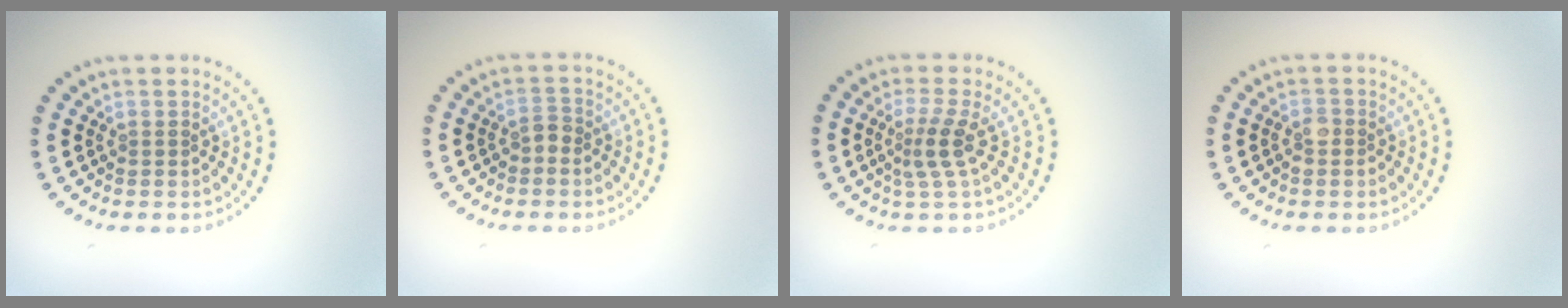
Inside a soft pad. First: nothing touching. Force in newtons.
{"total": 0.9, "press": 0.8, "slide": 0.5}
{"total": 2.5, "press": 1.8, "slide": 1.8}
{"total": 1.0, "press": 0.9, "slide": 0.5}